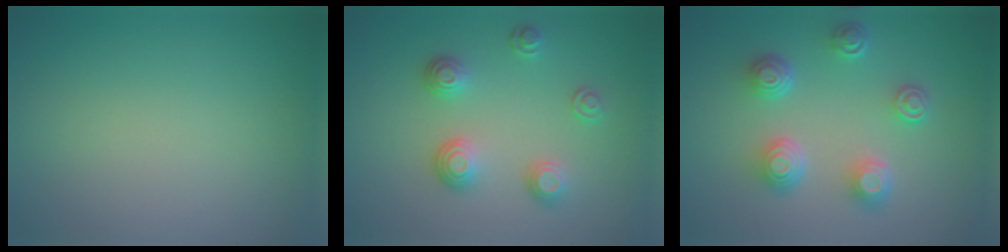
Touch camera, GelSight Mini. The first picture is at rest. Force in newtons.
{"total": 3.4, "press": 2.7, "slide": 2.0}
{"total": 4.4, "press": 3.4, "slide": 2.7}